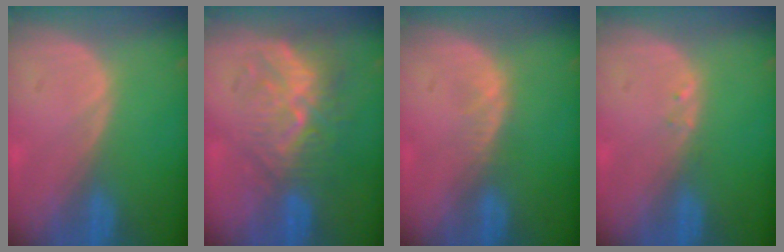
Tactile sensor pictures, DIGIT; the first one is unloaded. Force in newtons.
{"total": 10.0, "press": 8.7, "slide": 5.1}
{"total": 1.5, "press": 1.5, "slide": 0.2}
{"total": 0.6, "press": 0.6, "slide": 0.1}